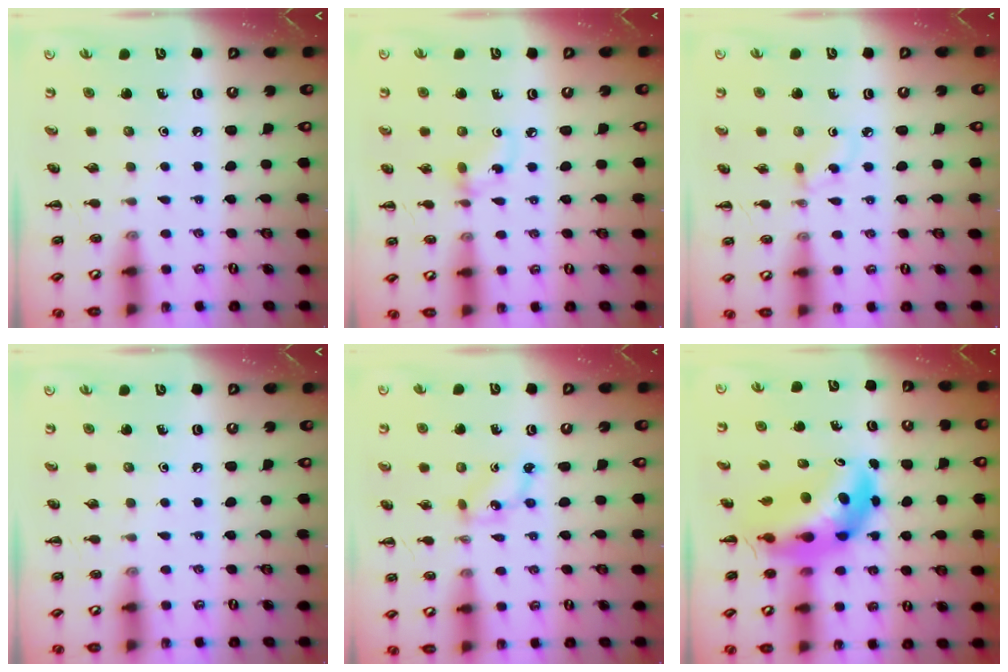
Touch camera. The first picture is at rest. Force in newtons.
{"total": 4.0, "press": 3.7, "slide": 1.4}
{"total": 2.7, "press": 2.5, "slide": 1.1}
{"total": 0.0}
{"total": 2.1, "press": 2.0, "slide": 0.4}
{"total": 8.7, "press": 8.3, "slide": 2.3}